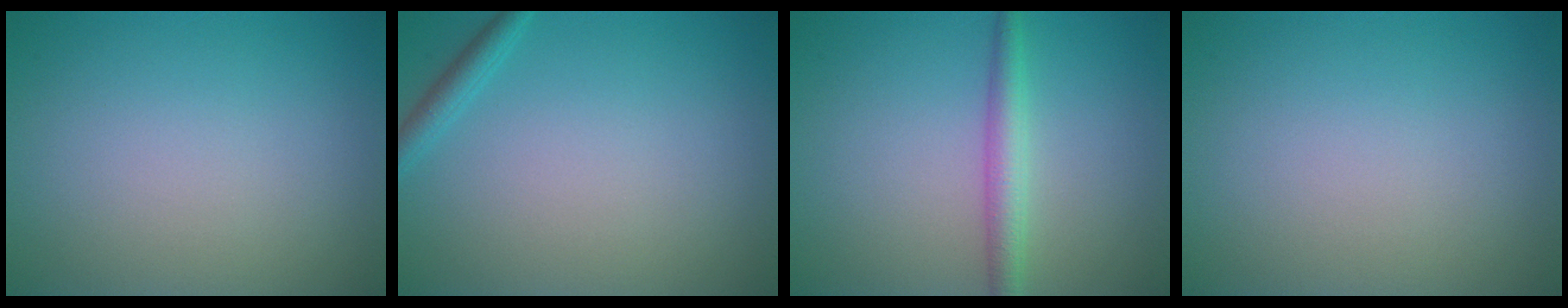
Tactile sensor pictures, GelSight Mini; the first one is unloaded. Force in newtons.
{"total": 1.5, "press": 1.5, "slide": 0.2}
{"total": 2.6, "press": 2.6, "slide": 0.1}
{"total": 0.0}